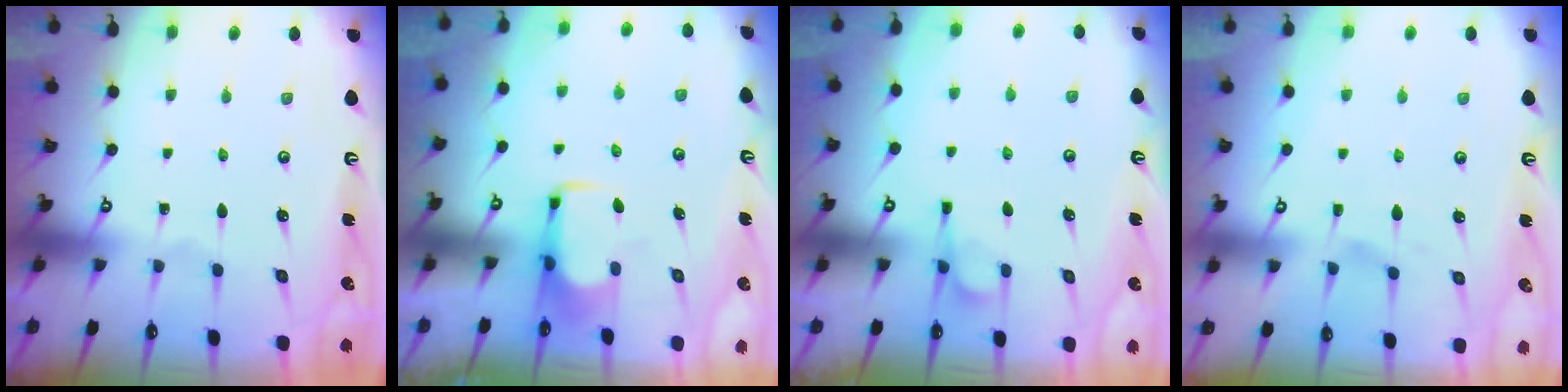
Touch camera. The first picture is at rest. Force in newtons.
{"total": 1.4, "press": 1.3, "slide": 0.5}
{"total": 1.1, "press": 0.0, "slide": 1.1}
{"total": 2.3, "press": 2.0, "slide": 1.2}